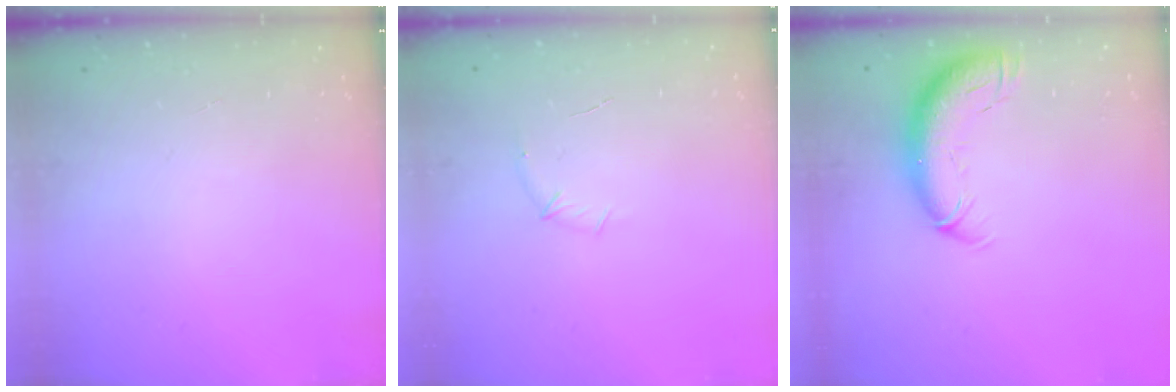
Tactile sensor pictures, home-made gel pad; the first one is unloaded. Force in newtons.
{"total": 5.0, "press": 4.8, "slide": 1.4}
{"total": 12.1, "press": 11.7, "slide": 3.1}